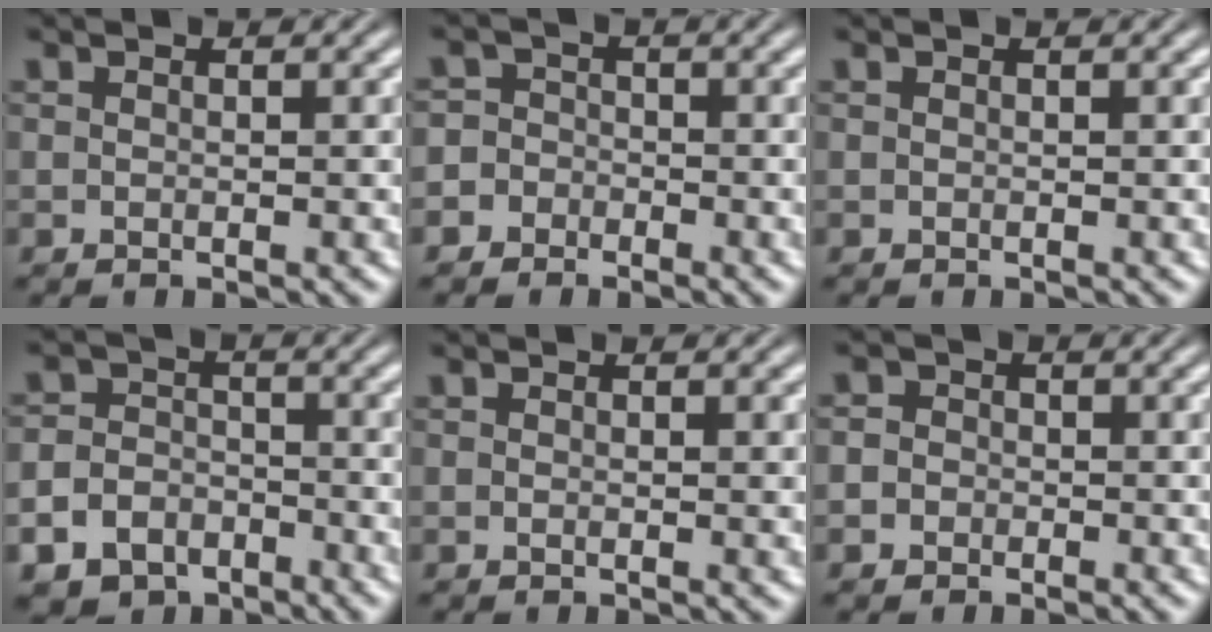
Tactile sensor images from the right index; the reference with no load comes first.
{"total": 2.9, "force": [-1.8, 2.3, -0.1], "torque": [0.005, -0.010, -0.036]}
{"total": 0.0}
{"total": 7.9, "force": [-4.4, 6.3, 1.8], "torque": [-0.022, -0.033, -0.075]}
{"total": 0.6, "force": [0.2, -0.1, 0.5], "torque": [-0.014, -0.007, 0.005]}
{"total": 1.5, "force": [-0.6, 1.4, 0.1], "torque": [0.005, -0.001, -0.016]}